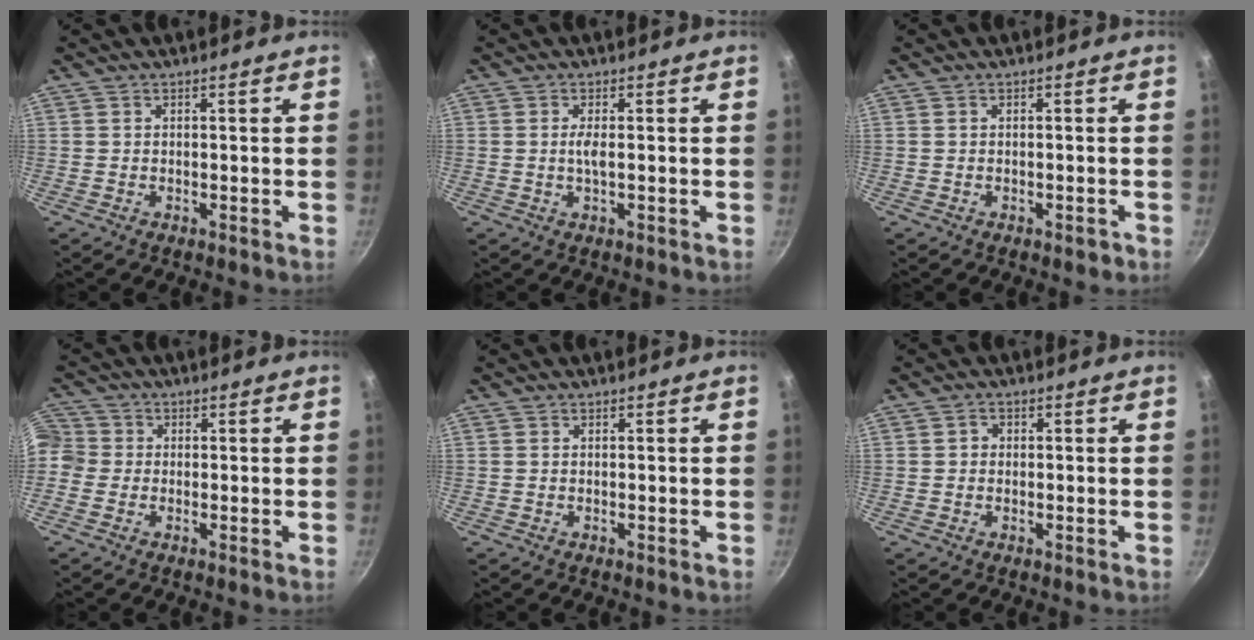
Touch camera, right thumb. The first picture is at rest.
{"total": 2.1, "force": [0.0, 0.5, 2.0], "torque": [-0.046, 0.000, 0.000]}
{"total": 1.1, "force": [-0.6, 0.6, 0.7], "torque": [-0.005, 0.010, -0.003]}
{"total": 8.0, "force": [-0.4, 7.3, 3.1], "torque": [-0.068, 0.021, -0.026]}
{"total": 0.0}
{"total": 1.6, "force": [0.1, 1.5, 0.7], "torque": [-0.006, 0.004, -0.002]}